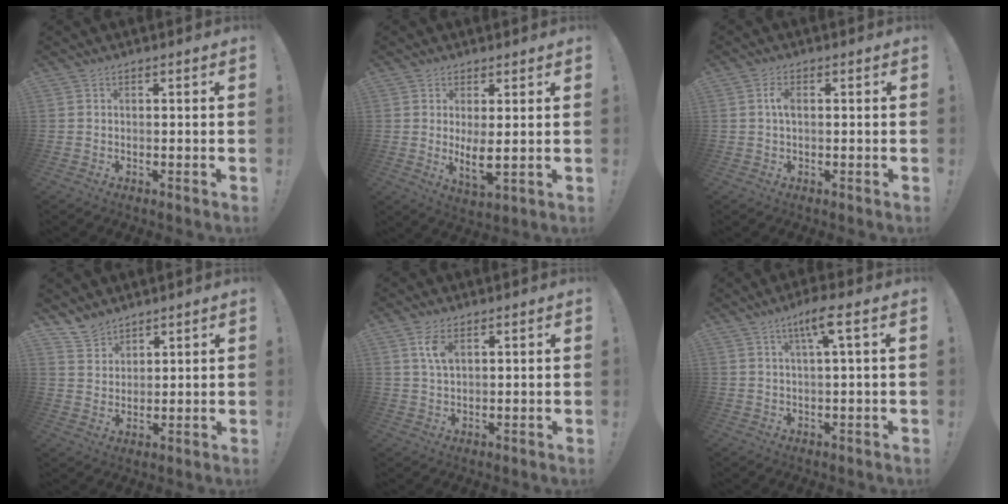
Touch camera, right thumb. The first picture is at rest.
{"total": 5.9, "force": [1.2, 1.7, 5.5], "torque": [-0.076, -0.028, 0.024]}
{"total": 3.0, "force": [0.3, 1.5, 2.6], "torque": [-0.047, 0.005, 0.003]}
{"total": 6.1, "force": [5.1, 3.1, 1.0], "torque": [-0.020, -0.036, 0.101]}
{"total": 5.3, "force": [2.2, 2.5, 4.1], "torque": [-0.071, -0.003, 0.038]}
{"total": 6.4, "force": [2.6, 0.3, 5.9], "torque": [-0.096, -0.006, 0.034]}